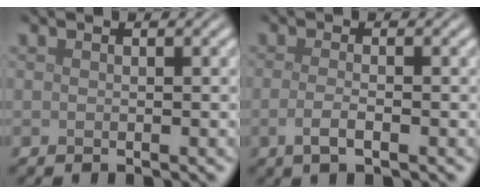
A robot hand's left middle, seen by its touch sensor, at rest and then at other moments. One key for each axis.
{"total": 2.1, "fx": -0.6, "fy": 0.7, "fz": 1.8, "tx": -0.033, "ty": -0.002, "tz": -0.017}